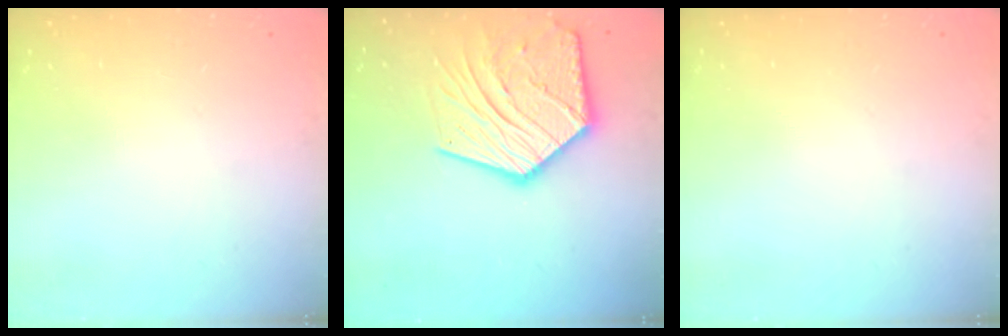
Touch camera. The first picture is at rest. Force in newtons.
{"total": 20.9, "press": 20.9, "slide": 1.8}
{"total": 0.0}